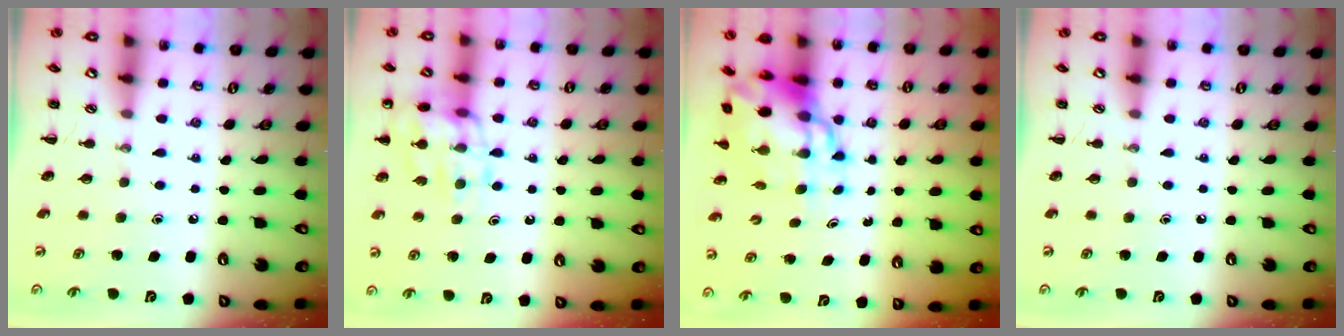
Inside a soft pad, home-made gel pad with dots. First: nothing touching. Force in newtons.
{"total": 14.5, "press": 14.4, "slide": 2.0}
{"total": 11.1, "press": 10.8, "slide": 2.9}
{"total": 0.0}